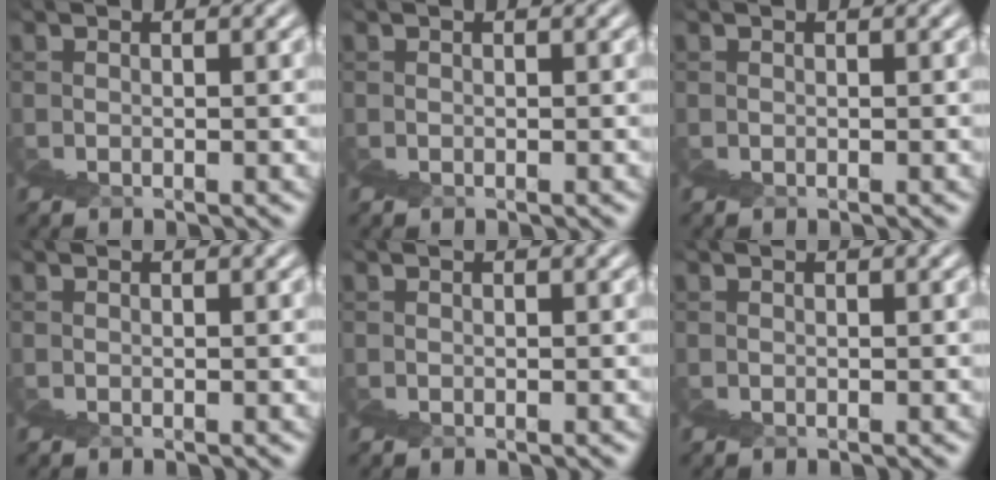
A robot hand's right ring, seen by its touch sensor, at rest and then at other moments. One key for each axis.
{"total": 0.0}
{"total": 0.0}
{"total": 0.0}
{"total": 0.0}
{"total": 0.0}